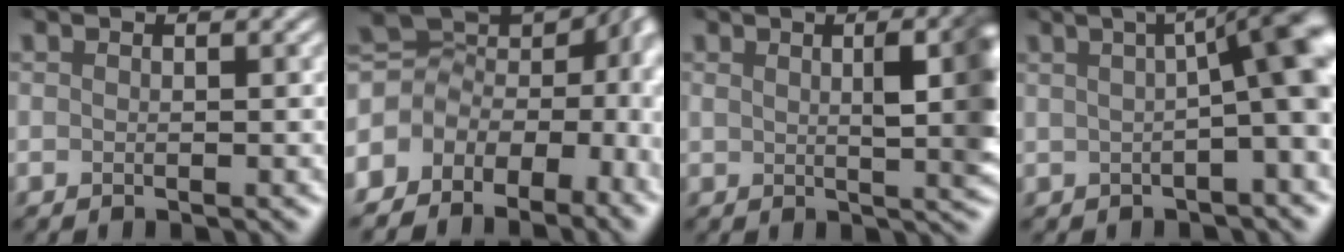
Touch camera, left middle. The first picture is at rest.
{"total": 11.3, "force": [-2.1, 8.5, 7.2], "torque": [-0.158, -0.011, -0.025]}
{"total": 5.0, "force": [1.6, 1.2, 4.6], "torque": [-0.047, 0.000, 0.024]}
{"total": 7.0, "force": [0.9, 1.5, 6.8], "torque": [-0.062, 0.014, 0.005]}